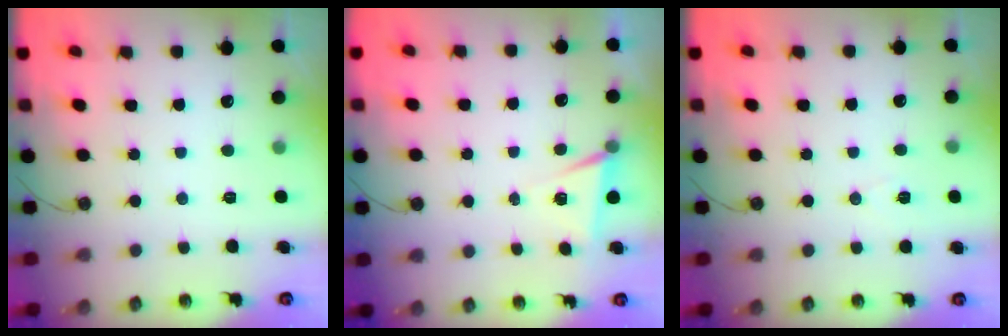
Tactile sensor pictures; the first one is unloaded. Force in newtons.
{"total": 5.2, "press": 2.7, "slide": 4.4}
{"total": 6.6, "press": 4.8, "slide": 4.5}